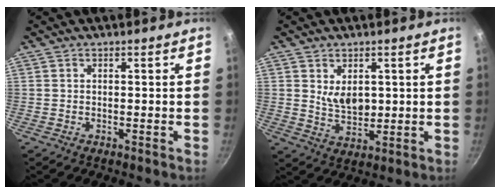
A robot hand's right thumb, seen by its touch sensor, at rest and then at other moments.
{"total": 5.9, "force": [1.5, 4.0, 4.1], "torque": [-0.056, -0.021, 0.034]}